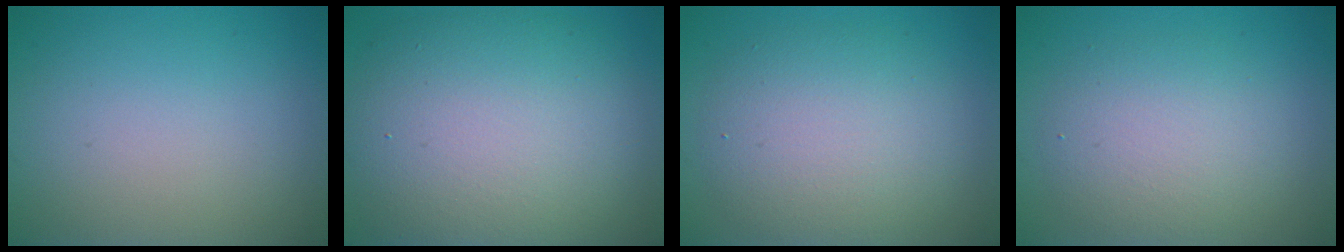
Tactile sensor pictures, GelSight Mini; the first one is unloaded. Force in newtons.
{"total": 11.6, "press": 11.6, "slide": 0.7}
{"total": 6.0, "press": 6.0, "slide": 0.5}
{"total": 4.4, "press": 4.4, "slide": 0.4}